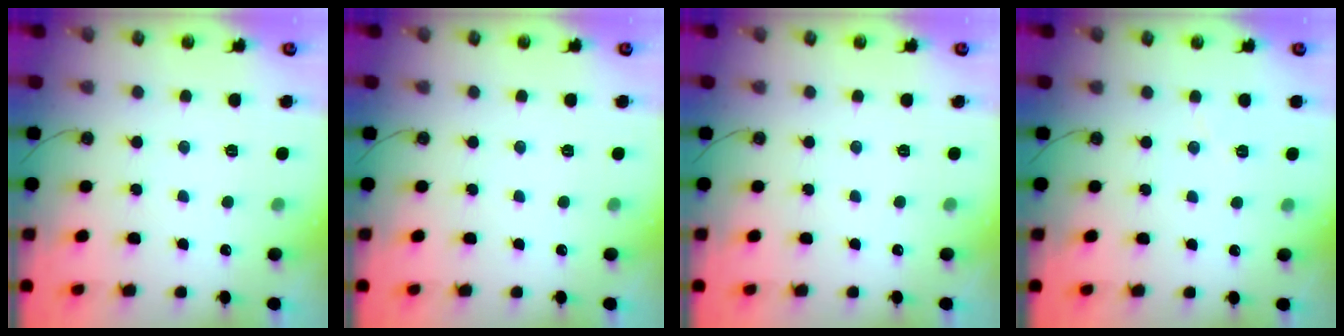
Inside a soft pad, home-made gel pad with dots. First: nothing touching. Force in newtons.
{"total": 0.0}
{"total": 0.0}
{"total": 3.7, "press": 3.5, "slide": 1.3}